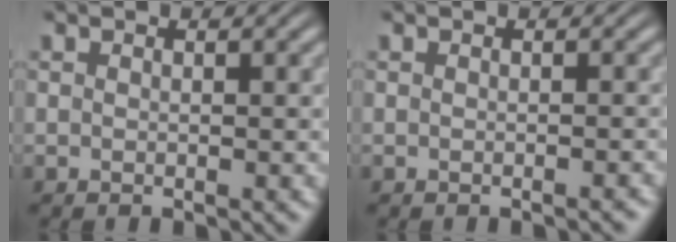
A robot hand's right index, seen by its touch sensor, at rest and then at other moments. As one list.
[{"total": 0.6, "force": [-0.6, -0.1, 0.1], "torque": [-0.002, 0.003, -0.010]}]